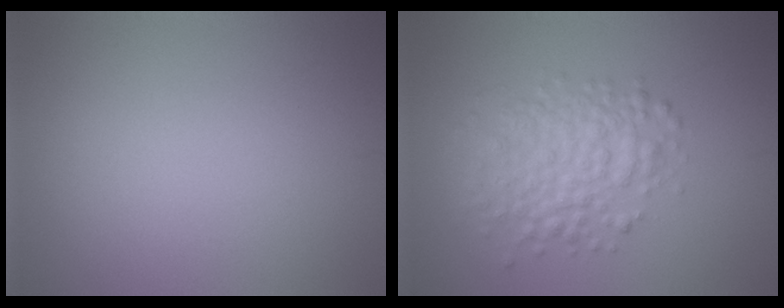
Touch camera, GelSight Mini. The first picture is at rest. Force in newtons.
{"total": 4.4, "press": 4.4, "slide": 0.1}